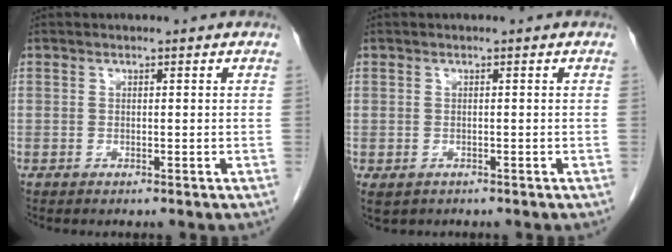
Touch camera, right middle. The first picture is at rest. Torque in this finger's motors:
{"motor_torque": [0.32, -0.21, 0.05, 0.01]}